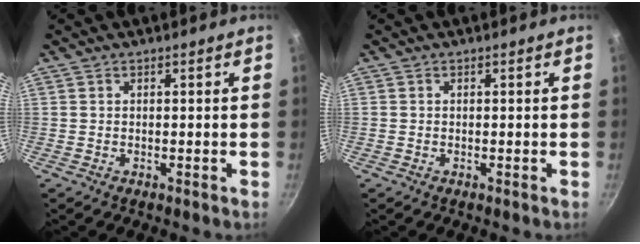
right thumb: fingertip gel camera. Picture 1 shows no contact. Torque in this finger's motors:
{"motor_torque": [-0.42, 0.05, 0.21, 0.43, 0.03]}